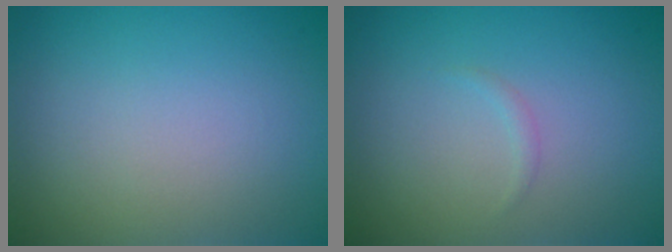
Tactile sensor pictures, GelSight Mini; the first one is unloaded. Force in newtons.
{"total": 0.6, "press": 0.6, "slide": 0.1}